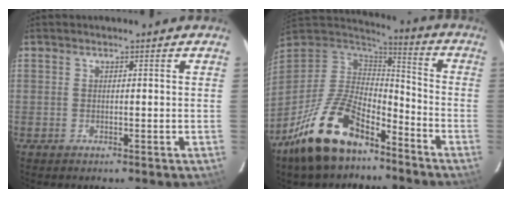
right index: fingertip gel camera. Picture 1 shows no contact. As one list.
[{"total": 19.5, "force": [-13.0, 8.8, 11.5], "torque": [-0.240, -0.008, -0.233]}]